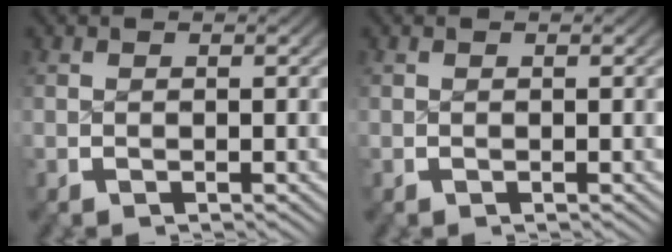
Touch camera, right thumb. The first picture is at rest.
{"total": 0.0}